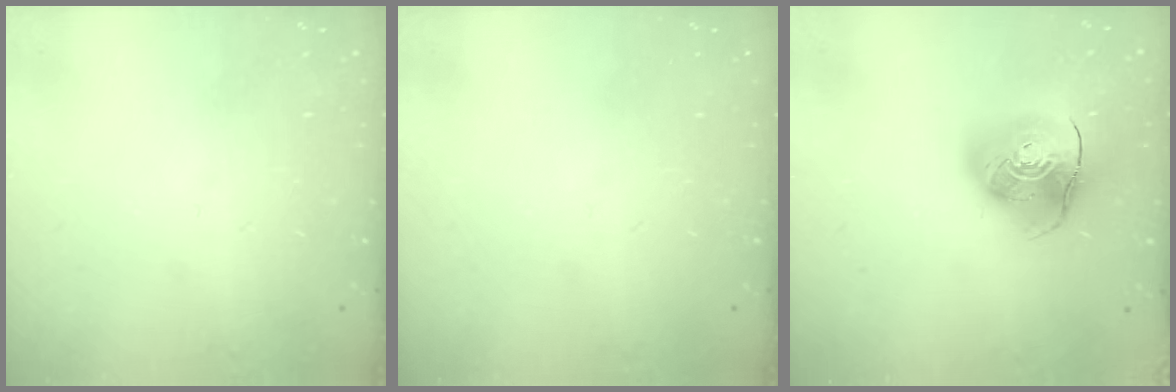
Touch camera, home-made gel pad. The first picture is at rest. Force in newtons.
{"total": 0.0}
{"total": 12.7, "press": 12.6, "slide": 2.0}